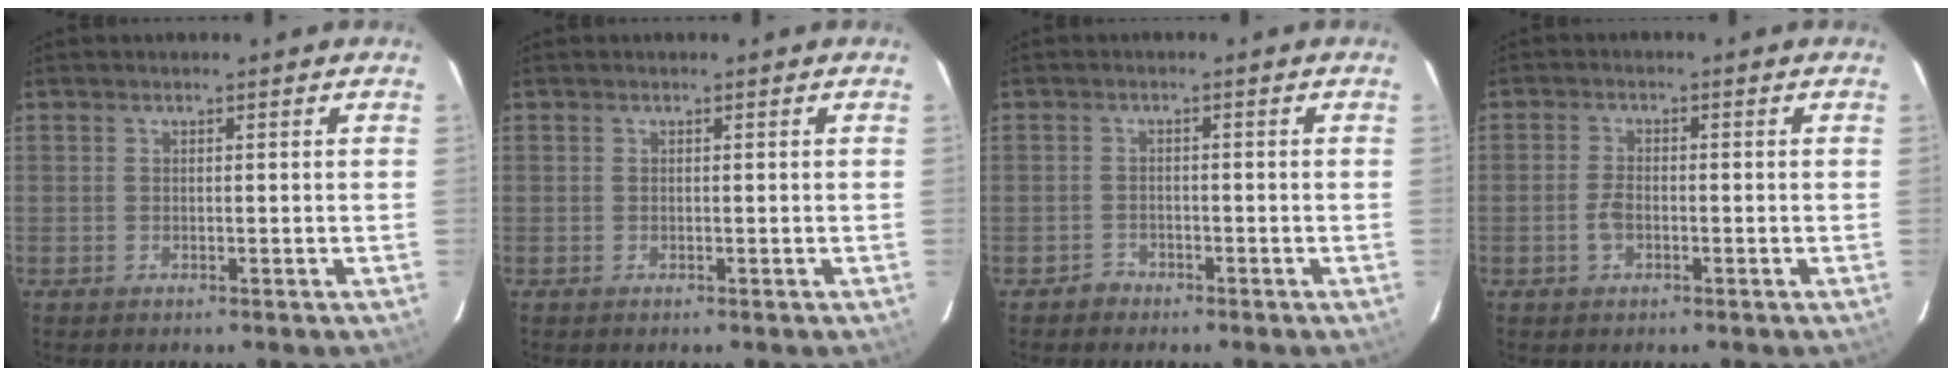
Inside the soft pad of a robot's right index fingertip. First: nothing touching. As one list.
[{"total": 0.0}, {"total": 1.9, "force": [-1.4, 1.3, -0.2], "torque": [0.004, 0.008, -0.024]}, {"total": 2.8, "force": [-1.0, 1.6, 2.1], "torque": [-0.049, 0.003, -0.018]}]